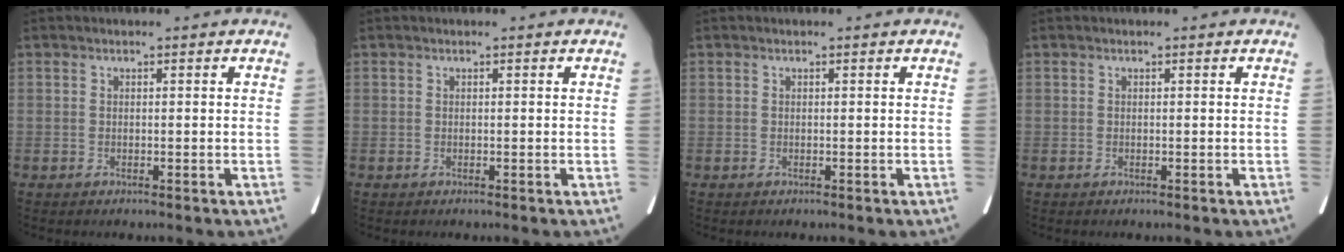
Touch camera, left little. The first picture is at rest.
{"total": 0.0}
{"total": 0.0}
{"total": 0.0}